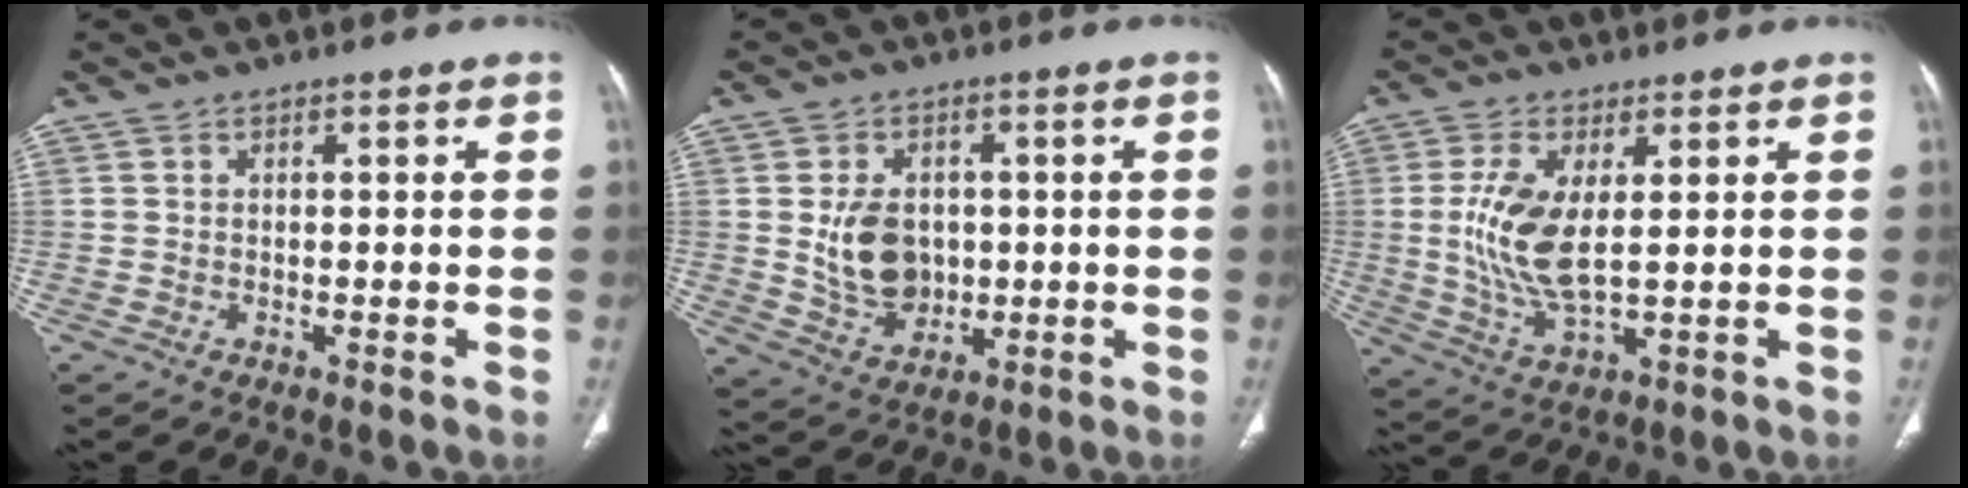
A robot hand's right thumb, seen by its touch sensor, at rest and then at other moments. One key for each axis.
{"total": 9.6, "fx": 0.5, "fy": 7.2, "fz": 6.3, "tx": -0.083, "ty": -0.008, "tz": 0.022}
{"total": 10.5, "fx": 1.3, "fy": 4.3, "fz": 9.5, "tx": -0.202, "ty": -0.018, "tz": 0.031}